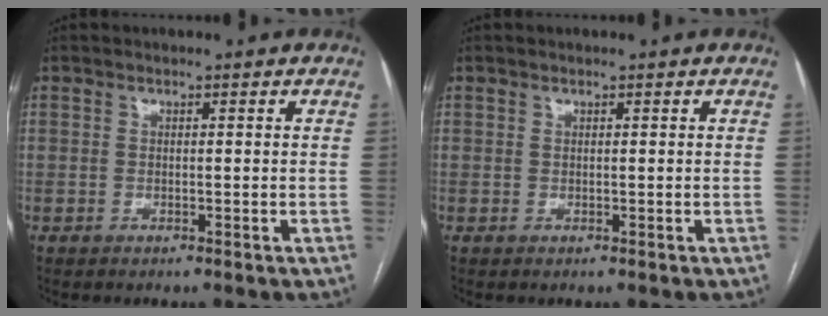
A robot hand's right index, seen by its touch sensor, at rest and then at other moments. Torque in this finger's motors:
{"motor_torque": [-0.03, 0.02, -0.03, 0.00]}